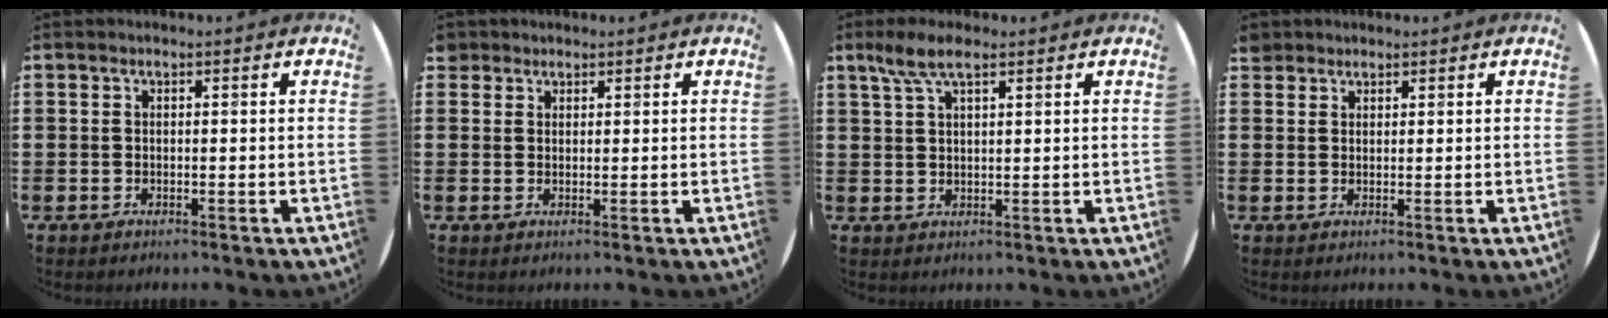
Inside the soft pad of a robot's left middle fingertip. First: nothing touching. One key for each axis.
{"total": 1.4, "fx": 1.2, "fy": 0.6, "fz": -0.1, "tx": 0.007, "ty": 0.000, "tz": 0.023}
{"total": 4.6, "fx": 2.9, "fy": 1.5, "fz": 3.2, "tx": -0.061, "ty": 0.003, "tz": 0.051}
{"total": 1.6, "fx": 1.4, "fy": 0.6, "fz": -0.1, "tx": 0.006, "ty": 0.000, "tz": 0.026}